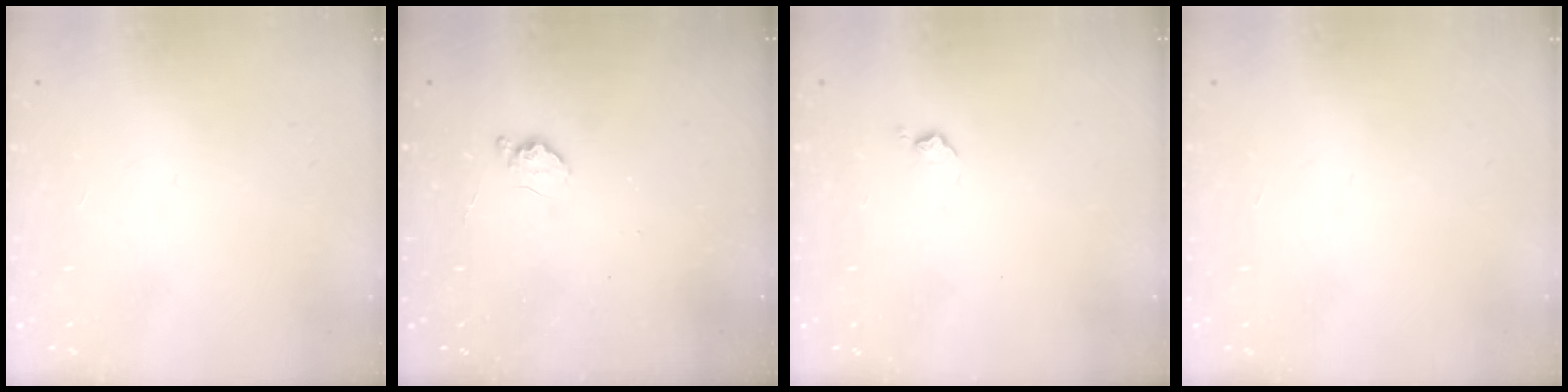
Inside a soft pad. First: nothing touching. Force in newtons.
{"total": 6.2, "press": 6.1, "slide": 0.8}
{"total": 5.0, "press": 5.0, "slide": 0.7}
{"total": 0.0}